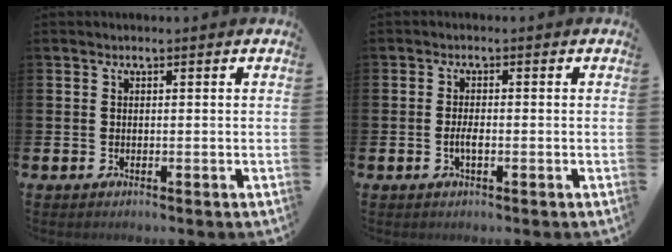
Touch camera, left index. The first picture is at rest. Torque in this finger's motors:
{"motor_torque": [0.48, 0.13, 0.04, 0.06]}